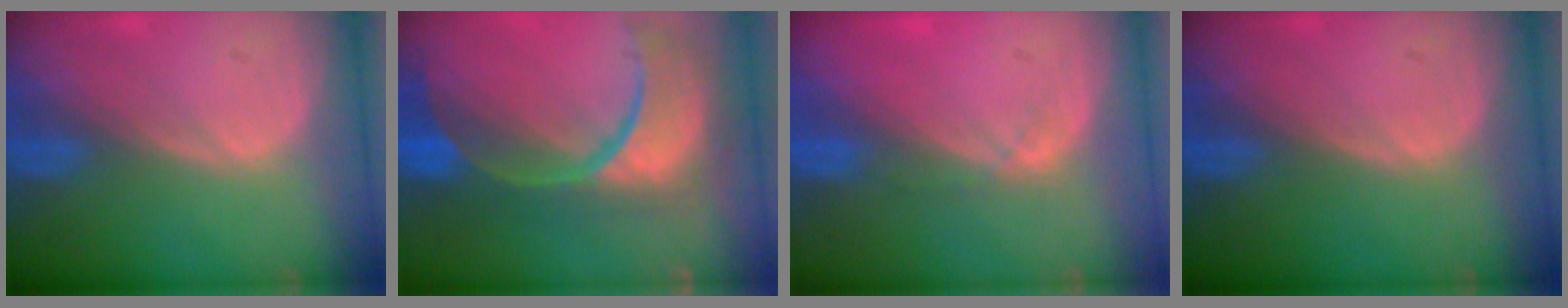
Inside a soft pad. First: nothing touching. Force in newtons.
{"total": 13.7, "press": 10.8, "slide": 8.3}
{"total": 1.7, "press": 1.5, "slide": 0.8}
{"total": 0.0}